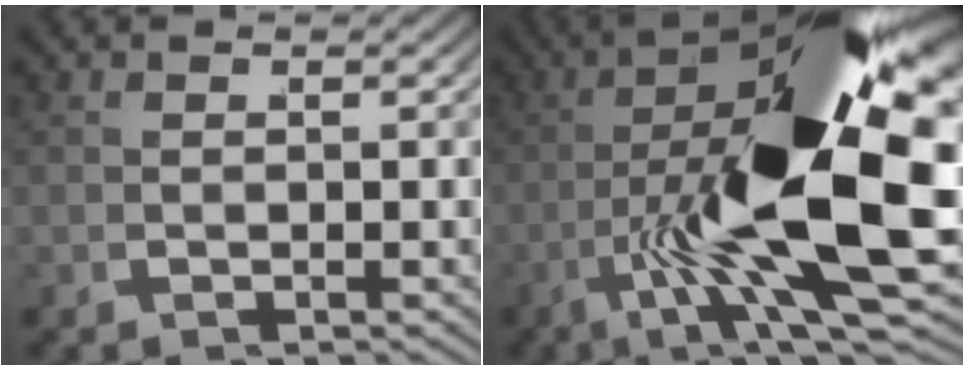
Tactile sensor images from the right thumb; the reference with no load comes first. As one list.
[{"total": 23.5, "force": [0.2, 9.3, 21.6], "torque": [-0.371, -0.026, 0.024]}]